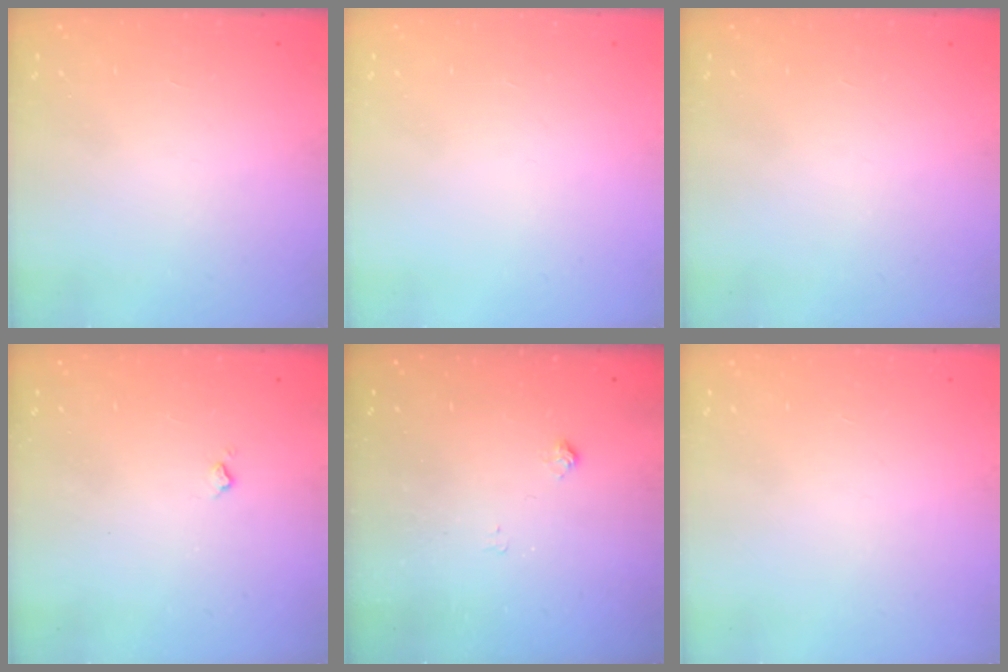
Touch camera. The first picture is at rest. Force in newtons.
{"total": 0.0}
{"total": 0.0}
{"total": 3.3, "press": 3.3, "slide": 0.6}
{"total": 6.9, "press": 6.9, "slide": 0.6}
{"total": 0.0}